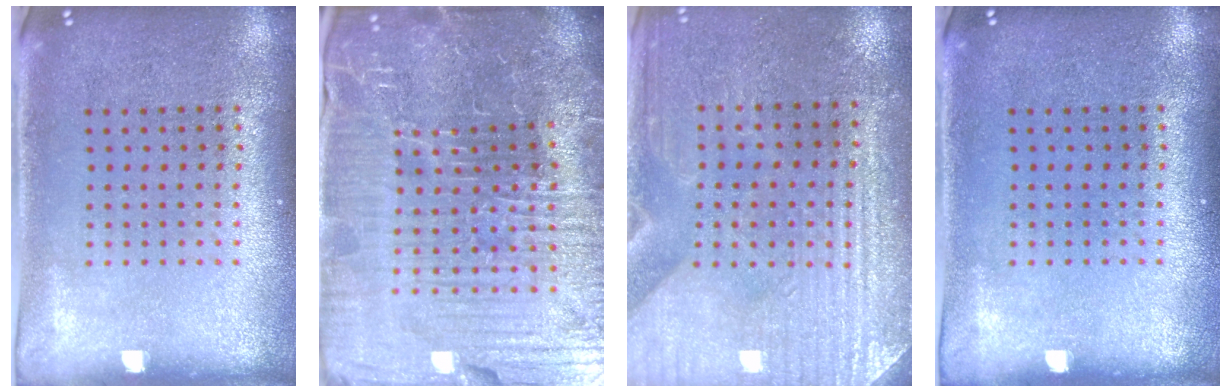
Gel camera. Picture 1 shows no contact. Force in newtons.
{"total": 7.4, "press": 6.6, "slide": 3.4}
{"total": 3.2, "press": 3.1, "slide": 0.7}
{"total": 0.0}